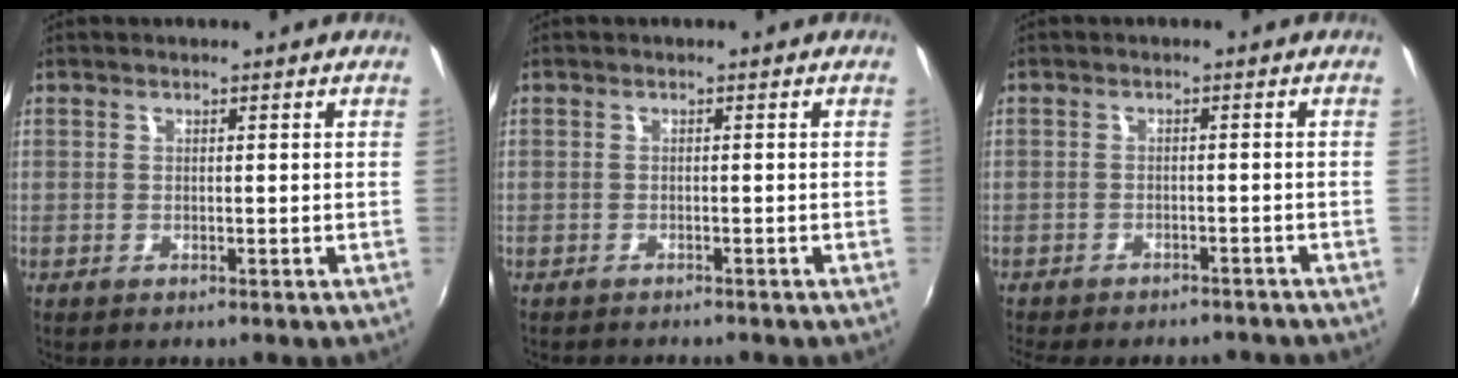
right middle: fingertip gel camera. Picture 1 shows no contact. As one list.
[{"total": 2.2, "force": [-2.1, 0.5, 0.6], "torque": [-0.019, -0.012, -0.034]}, {"total": 9.9, "force": [-8.5, 3.3, 3.8], "torque": [-0.088, -0.020, -0.119]}]